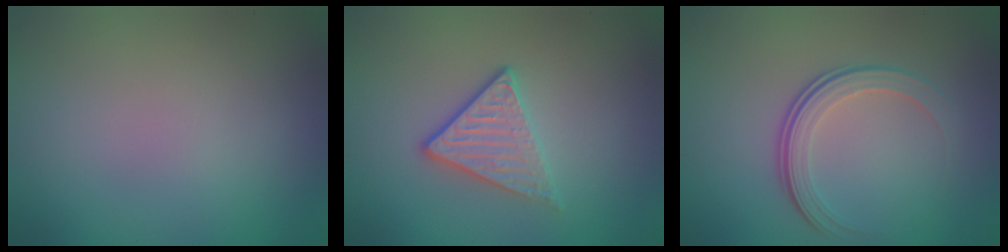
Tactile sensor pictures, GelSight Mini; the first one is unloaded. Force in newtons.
{"total": 2.8, "press": 2.6, "slide": 1.1}
{"total": 3.6, "press": 2.4, "slide": 2.7}